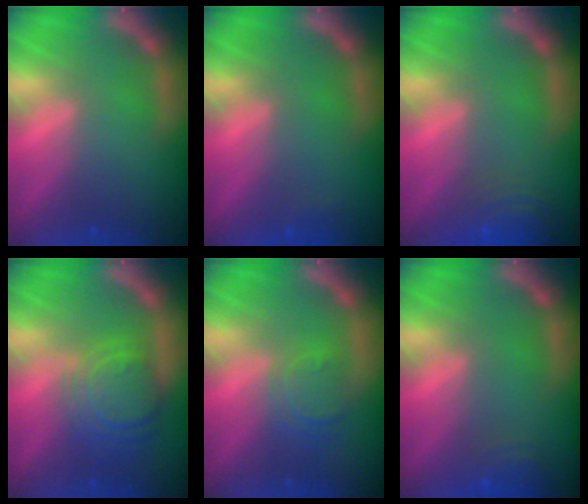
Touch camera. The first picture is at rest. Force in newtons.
{"total": 0.9}
{"total": 7.0}
{"total": 6.5}
{"total": 3.0}
{"total": 3.5}